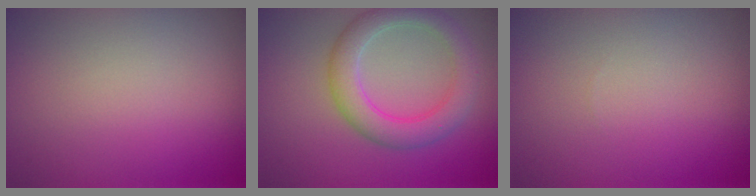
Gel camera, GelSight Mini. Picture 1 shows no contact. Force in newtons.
{"total": 4.4, "press": 4.4, "slide": 0.1}
{"total": 0.0}